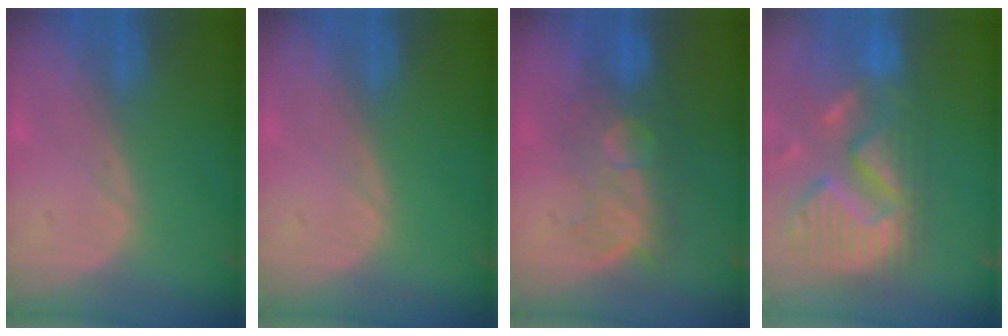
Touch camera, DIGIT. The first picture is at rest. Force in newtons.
{"total": 0.0}
{"total": 9.0, "press": 8.3, "slide": 3.4}
{"total": 14.0, "press": 11.6, "slide": 7.7}